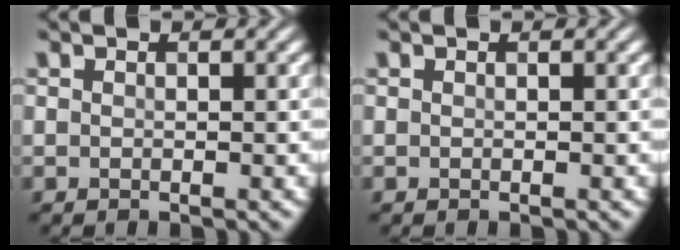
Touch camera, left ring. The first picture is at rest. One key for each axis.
{"total": 0.0}